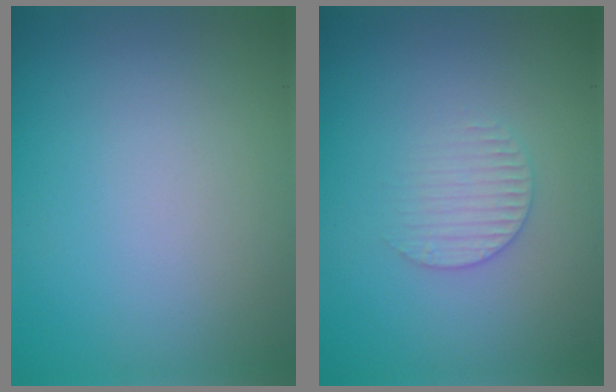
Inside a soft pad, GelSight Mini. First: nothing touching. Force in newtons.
{"total": 1.9, "press": 1.9, "slide": 0.3}